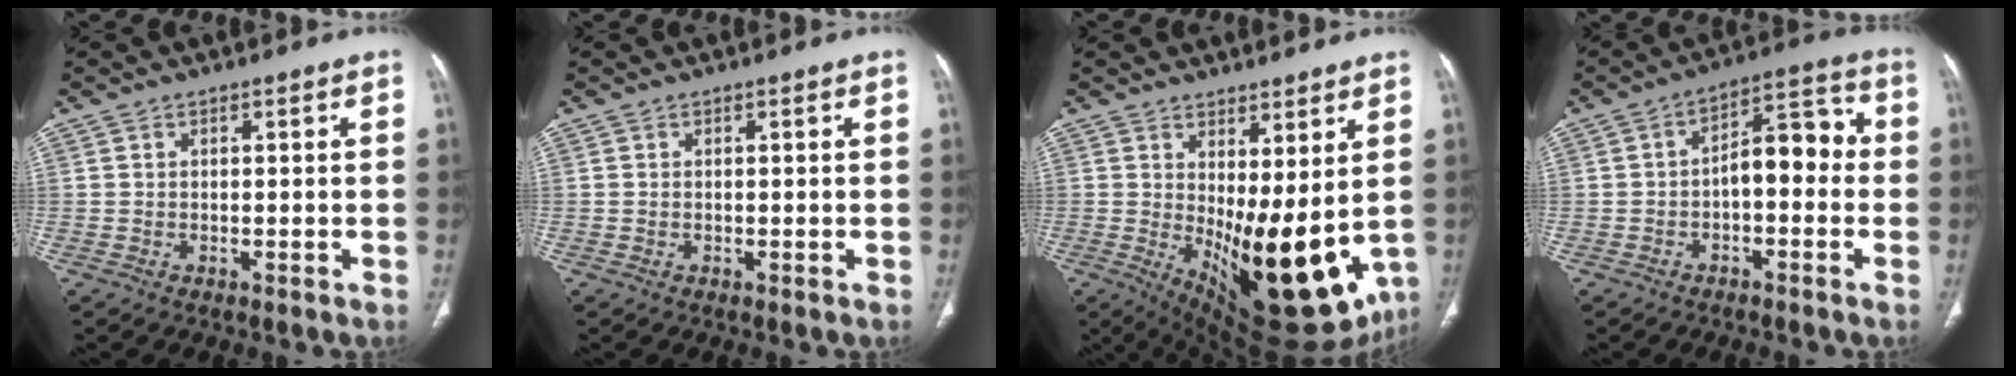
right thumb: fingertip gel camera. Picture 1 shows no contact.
{"total": 0.0}
{"total": 20.3, "force": [-0.2, 8.1, 18.6], "torque": [-0.261, -0.045, 0.026]}
{"total": 9.3, "force": [-1.2, 5.0, 7.8], "torque": [-0.088, 0.045, -0.028]}